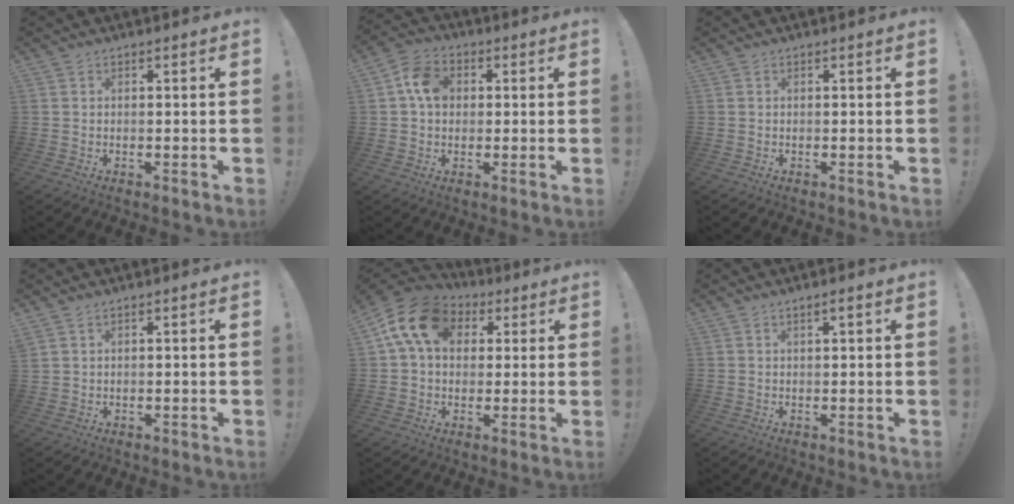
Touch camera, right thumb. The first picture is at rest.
{"total": 8.8, "force": [1.8, 6.9, 5.3], "torque": [-0.084, 0.017, 0.037]}
{"total": 0.0}
{"total": 1.0, "force": [0.6, 0.1, 0.8], "torque": [-0.022, 0.000, 0.013]}
{"total": 15.5, "force": [5.0, 11.1, 9.6], "torque": [-0.156, -0.002, 0.095]}
{"total": 1.9, "force": [0.9, 0.2, 1.7], "torque": [-0.028, 0.000, 0.014]}